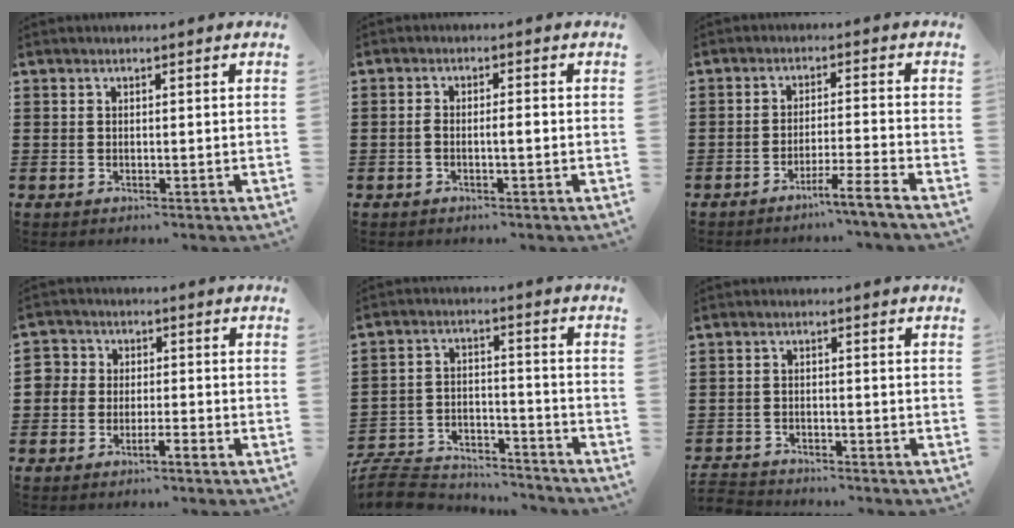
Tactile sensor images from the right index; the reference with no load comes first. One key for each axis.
{"total": 2.0, "fx": -0.6, "fy": 0.4, "fz": 1.9, "tx": -0.037, "ty": 0.004, "tz": -0.012}
{"total": 4.1, "fx": -3.4, "fy": -1.2, "fz": 2.0, "tx": -0.030, "ty": -0.012, "tz": -0.065}
{"total": 2.8, "fx": -2.1, "fy": 1.8, "fz": 0.6, "tx": -0.027, "ty": 0.005, "tz": -0.049}
{"total": 8.5, "fx": -8.2, "fy": 1.7, "fz": 1.7, "tx": -0.039, "ty": 0.019, "tz": -0.161}
{"total": 2.2, "fx": -2.2, "fy": 0.2, "fz": -0.3, "tx": -0.003, "ty": 0.000, "tz": -0.049}